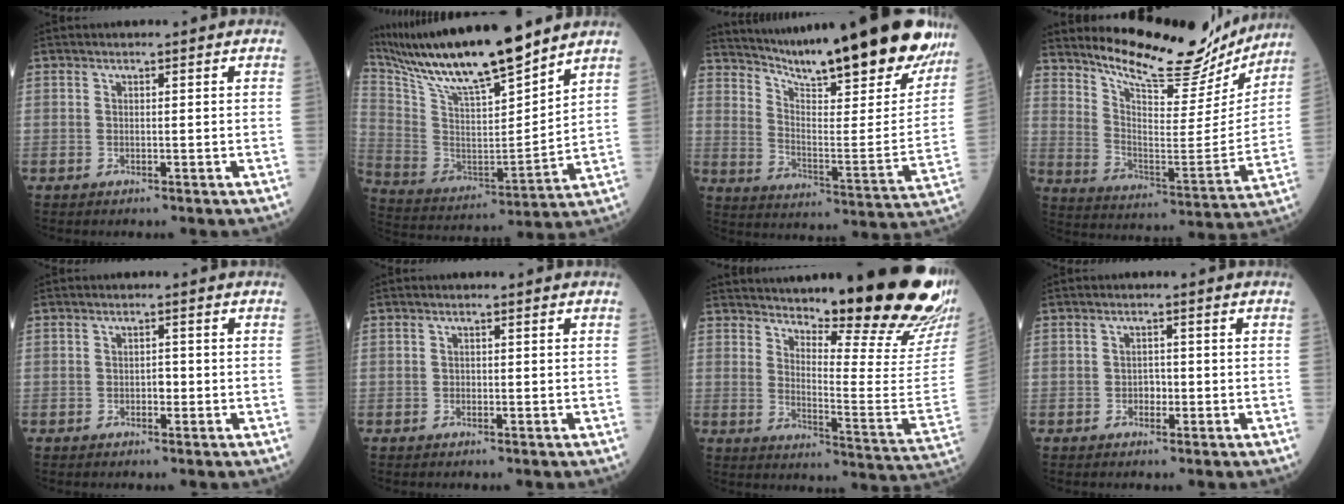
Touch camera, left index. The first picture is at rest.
{"total": 19.8, "force": [16.5, 1.7, 10.9], "torque": [-0.208, -0.002, 0.304]}
{"total": 28.4, "force": [23.6, 3.7, 15.4], "torque": [-0.243, -0.077, 0.318]}
{"total": 19.3, "force": [17.6, 4.1, 6.8], "torque": [-0.114, -0.048, 0.253]}
{"total": 1.5, "force": [-0.8, 0.8, 1.0], "torque": [-0.011, -0.001, -0.015]}
{"total": 0.6, "force": [-0.5, 0.3, 0.2], "torque": [-0.002, -0.003, -0.011]}
{"total": 23.9, "force": [20.9, 1.5, 11.5], "torque": [-0.169, -0.114, 0.262]}
{"total": 1.7, "force": [-0.9, 1.1, 1.0], "torque": [-0.011, 0.001, -0.017]}